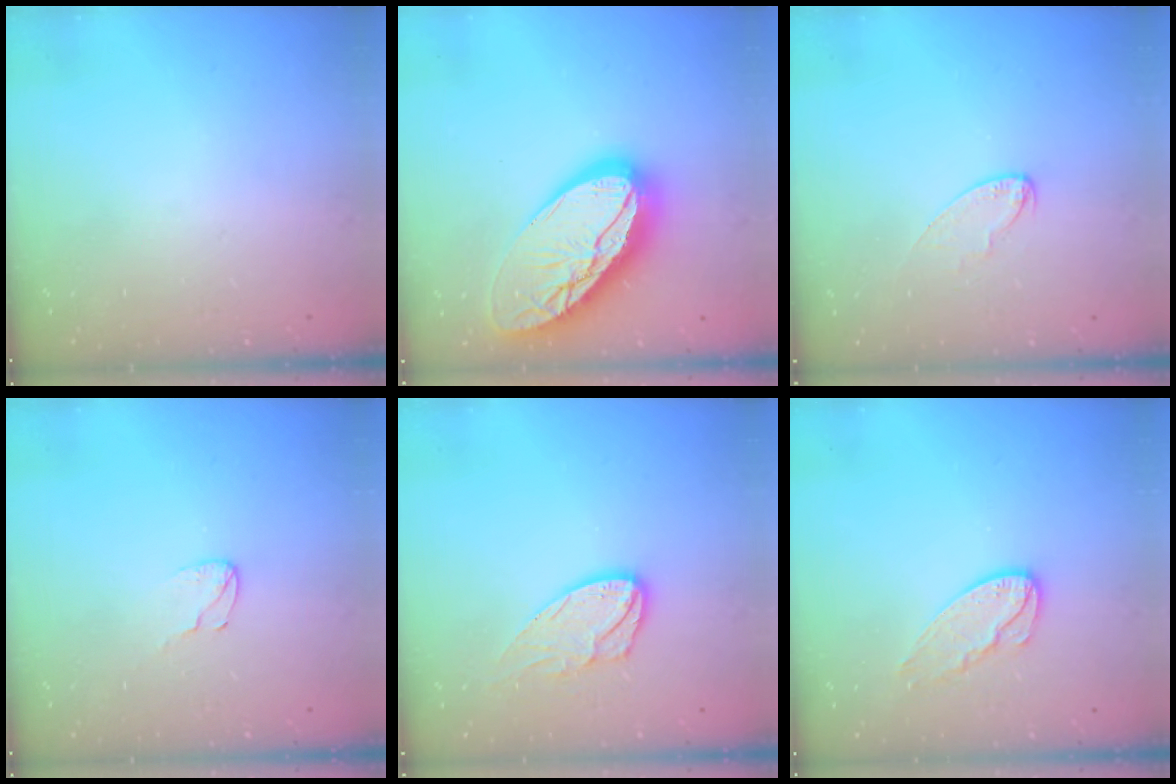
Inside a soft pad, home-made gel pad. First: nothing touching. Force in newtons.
{"total": 23.5, "press": 23.5, "slide": 1.7}
{"total": 5.0, "press": 5.0, "slide": 0.4}
{"total": 2.7, "press": 2.7, "slide": 0.2}
{"total": 10.8, "press": 10.7, "slide": 0.8}
{"total": 8.3, "press": 8.3, "slide": 0.1}